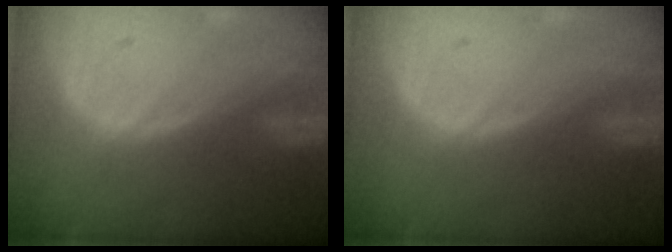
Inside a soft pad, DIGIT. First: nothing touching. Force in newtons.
{"total": 0.0}